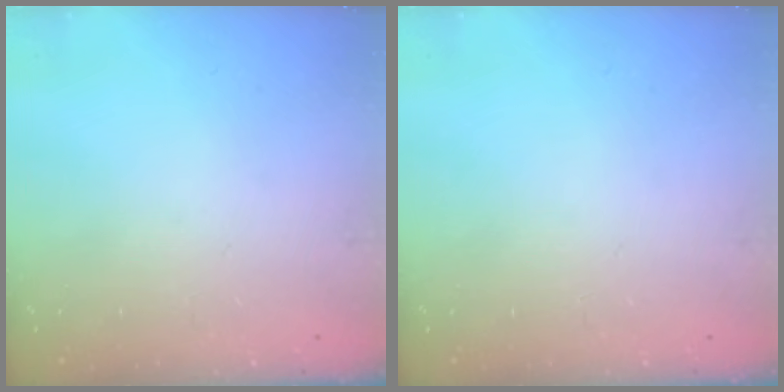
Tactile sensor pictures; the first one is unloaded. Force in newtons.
{"total": 0.0}